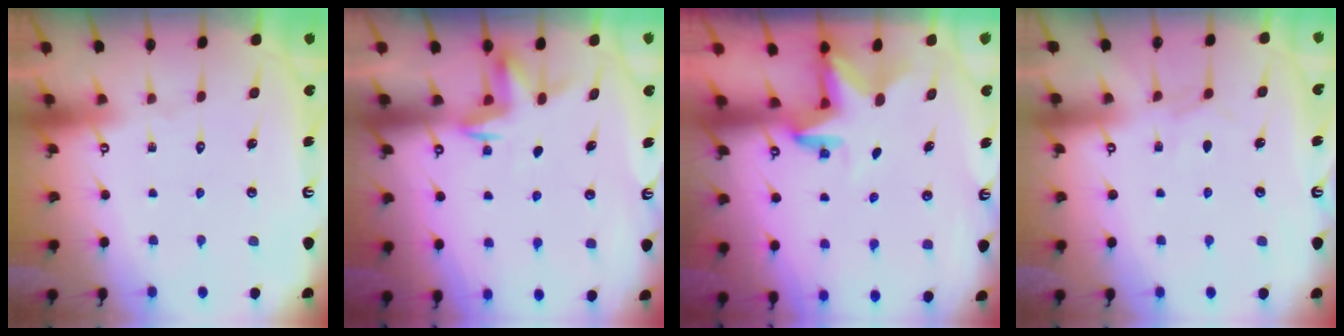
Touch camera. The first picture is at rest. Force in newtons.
{"total": 3.3, "press": 3.3, "slide": 0.4}
{"total": 2.9, "press": 2.9, "slide": 0.2}
{"total": 3.0, "press": 2.9, "slide": 0.4}